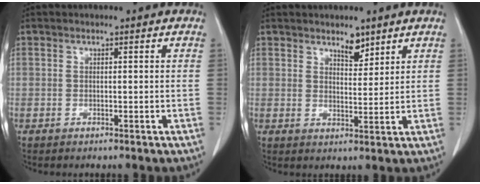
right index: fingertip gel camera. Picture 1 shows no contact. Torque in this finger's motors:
{"motor_torque": [0.05, 0.14, -0.01, 0.00]}